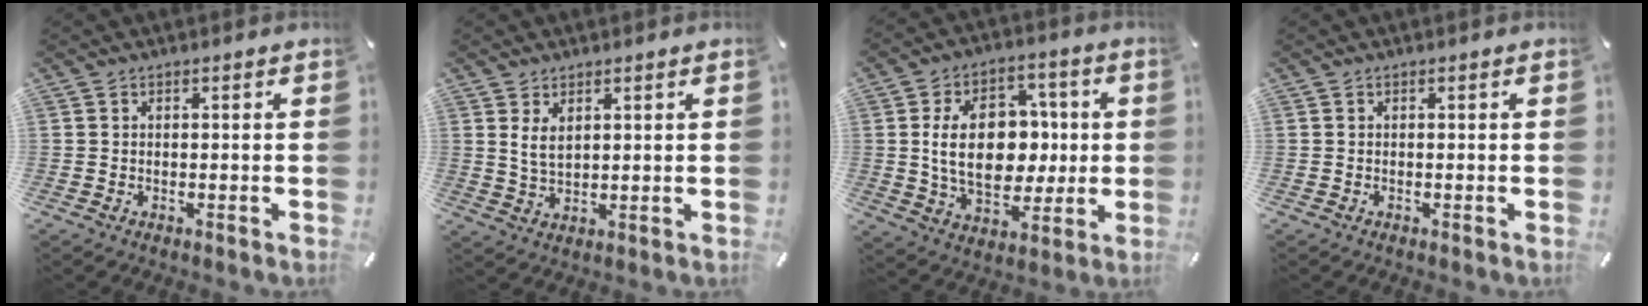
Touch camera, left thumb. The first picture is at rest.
{"total": 4.1, "force": [2.0, 2.2, 2.8], "torque": [-0.066, -0.001, 0.035]}
{"total": 17.5, "force": [1.0, 12.3, 12.4], "torque": [-0.226, 0.011, 0.018]}
{"total": 0.0}